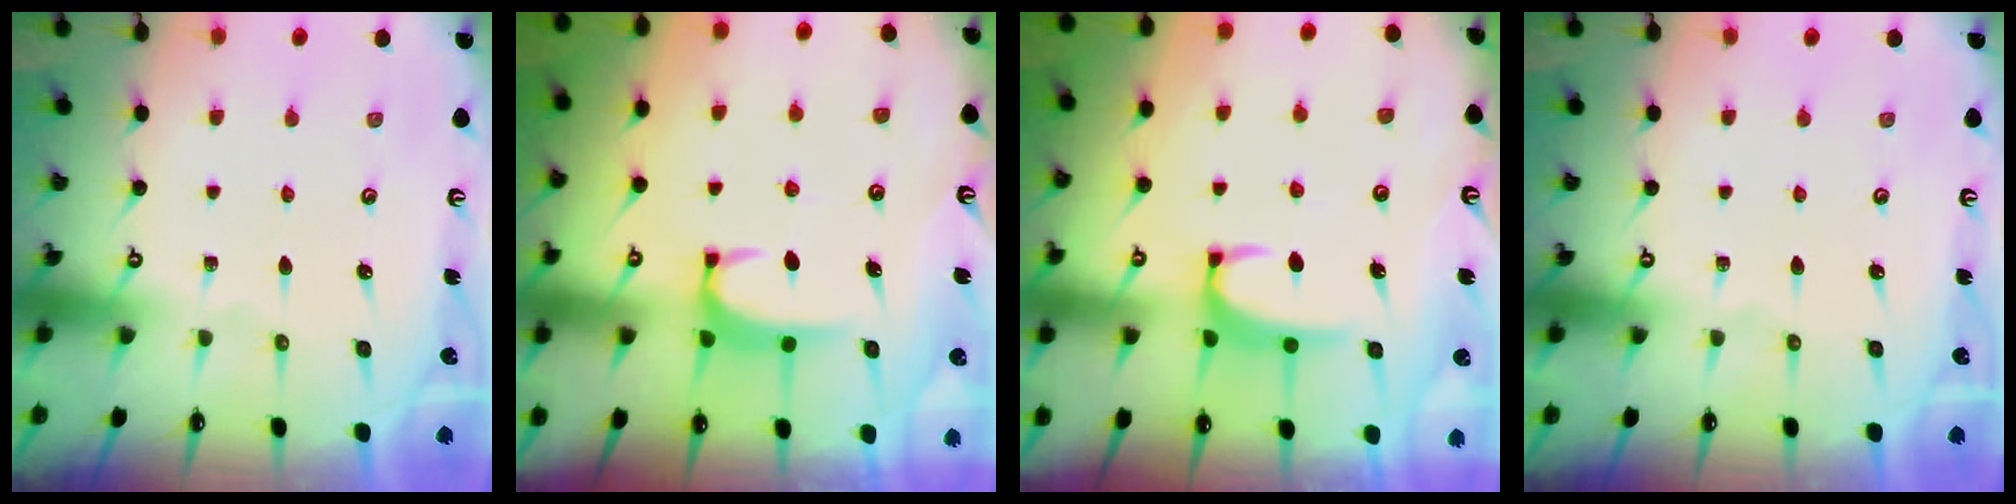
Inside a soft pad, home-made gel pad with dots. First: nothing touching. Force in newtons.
{"total": 1.9, "press": 1.8, "slide": 0.4}
{"total": 2.4, "press": 2.3, "slide": 0.6}
{"total": 0.0}